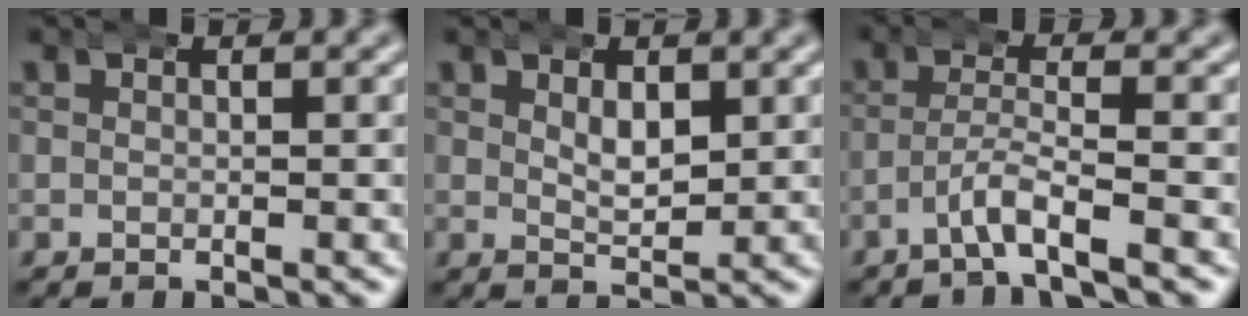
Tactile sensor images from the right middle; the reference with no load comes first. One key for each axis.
{"total": 2.7, "fx": 1.2, "fy": 1.3, "fz": 2.0, "tx": -0.030, "ty": -0.009, "tz": 0.025}
{"total": 2.8, "fx": -2.2, "fy": -0.3, "fz": 1.8, "tx": -0.030, "ty": 0.005, "tz": -0.042}